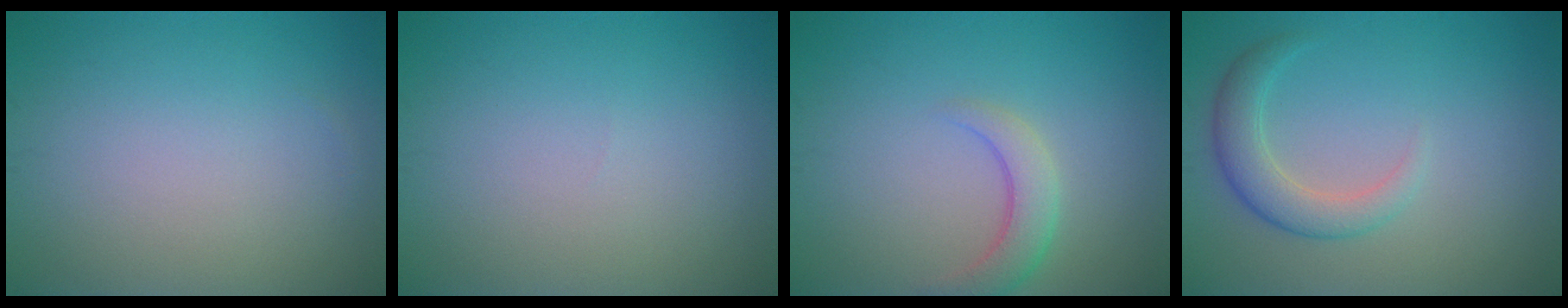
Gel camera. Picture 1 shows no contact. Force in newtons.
{"total": 0.0}
{"total": 2.7, "press": 2.7, "slide": 0.3}
{"total": 3.2, "press": 3.2, "slide": 0.2}